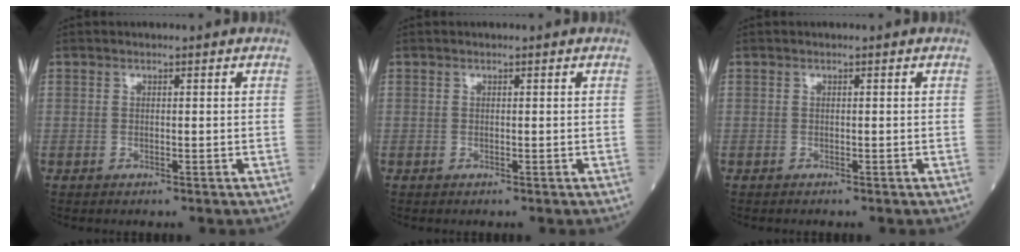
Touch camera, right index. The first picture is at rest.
{"total": 0.0}
{"total": 0.0}